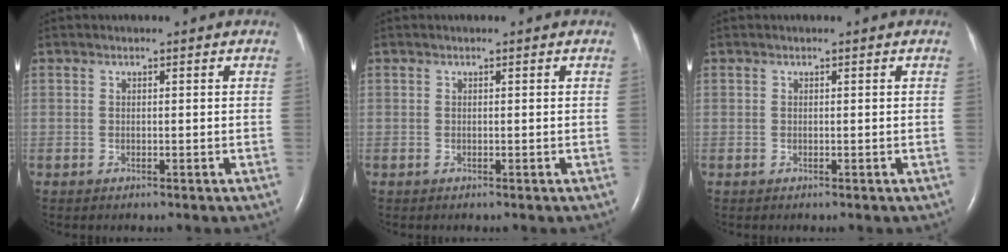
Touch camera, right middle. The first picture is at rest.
{"total": 0.0}
{"total": 0.0}